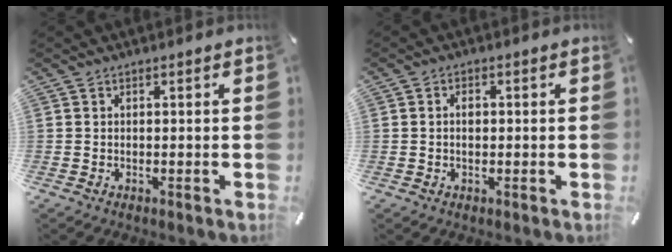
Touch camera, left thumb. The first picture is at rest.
{"total": 1.9, "force": [0.1, 1.2, 1.5], "torque": [-0.024, 0.001, -0.002]}